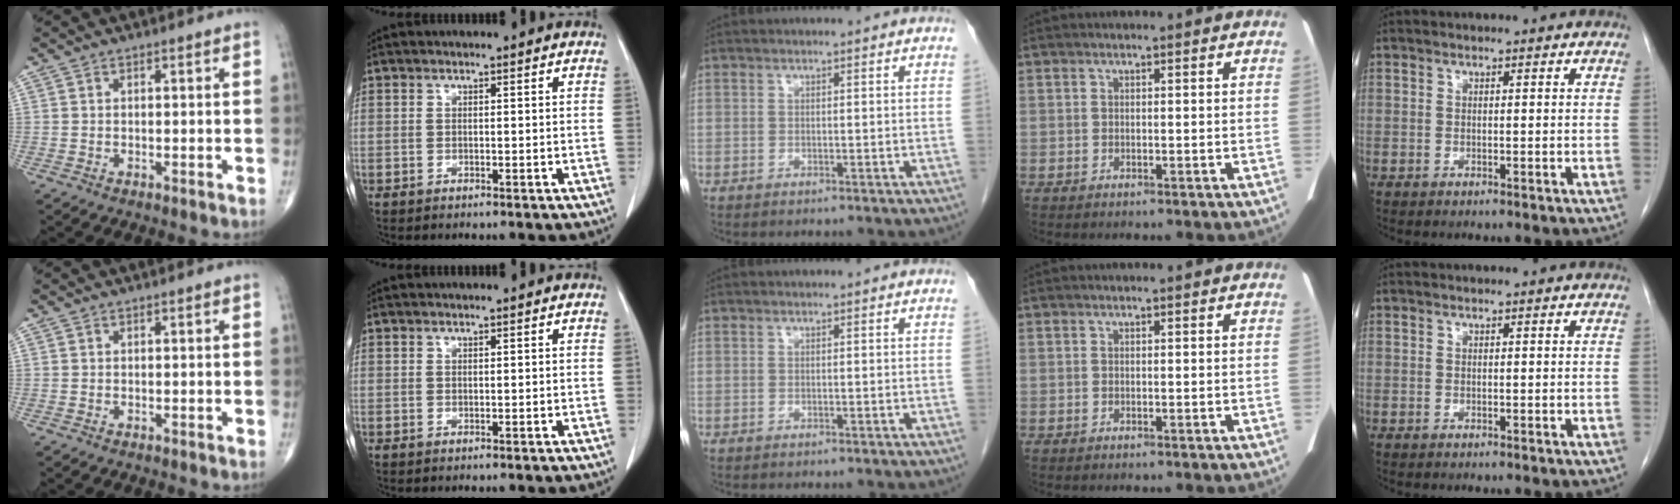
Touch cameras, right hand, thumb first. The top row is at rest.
{}